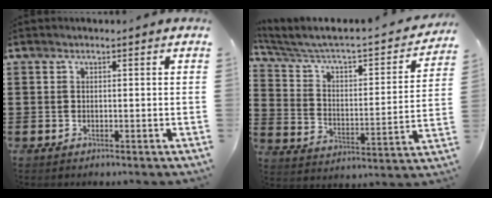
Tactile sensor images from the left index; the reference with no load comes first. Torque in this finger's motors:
{"motor_torque": [2.14, 0.00, 0.84, 0.19]}